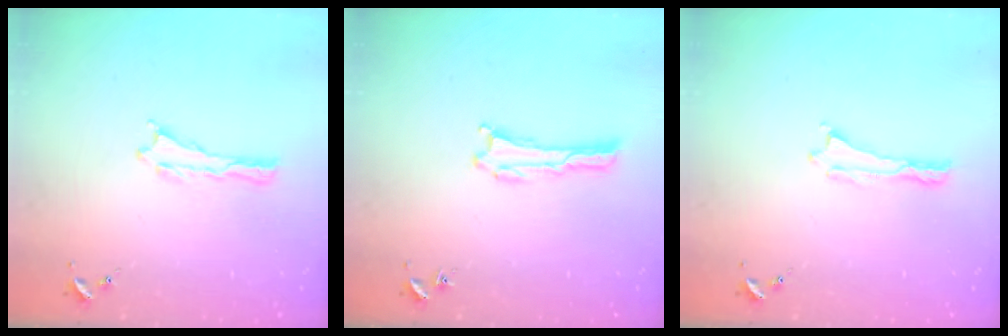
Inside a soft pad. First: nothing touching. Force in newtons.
{"total": 0.0}
{"total": 0.0}